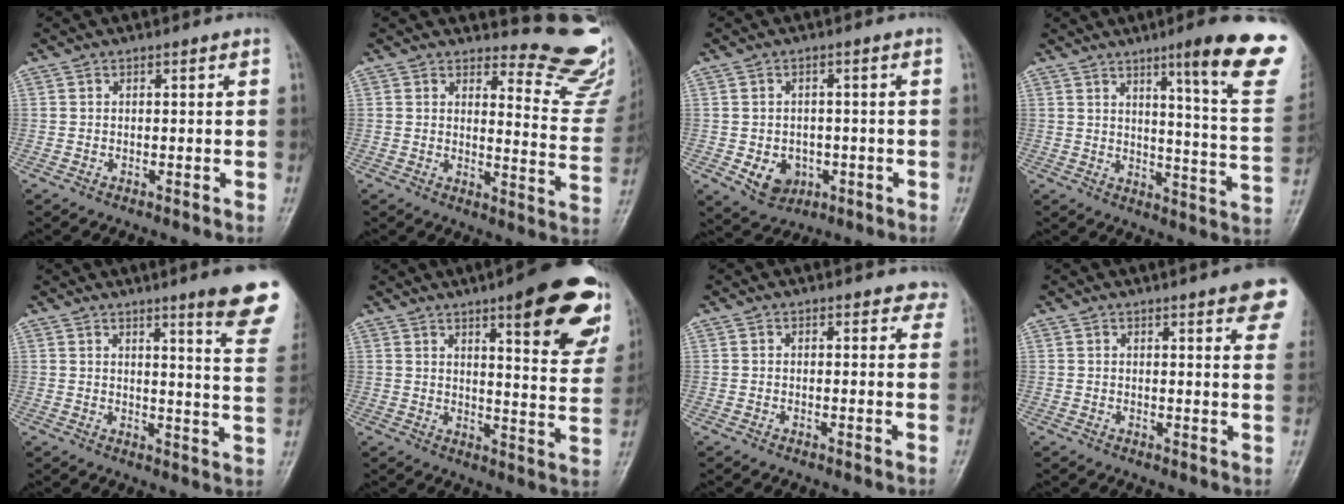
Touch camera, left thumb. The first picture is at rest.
{"total": 14.1, "force": [13.4, 3.3, 2.8], "torque": [0.006, -0.159, 0.137]}
{"total": 5.8, "force": [-1.5, 4.7, 3.0], "torque": [-0.027, 0.006, -0.012]}
{"total": 19.0, "force": [10.7, 1.5, 15.6], "torque": [-0.180, -0.057, 0.137]}
{"total": 13.6, "force": [9.1, 0.7, 10.0], "torque": [-0.104, -0.056, 0.101]}
{"total": 19.9, "force": [11.1, 5.0, 15.8], "torque": [-0.165, -0.050, 0.142]}
{"total": 3.5, "force": [3.0, 1.6, 0.4], "torque": [0.029, -0.013, 0.013]}
{"total": 10.1, "force": [6.3, 2.1, 7.6], "torque": [-0.067, -0.017, 0.064]}